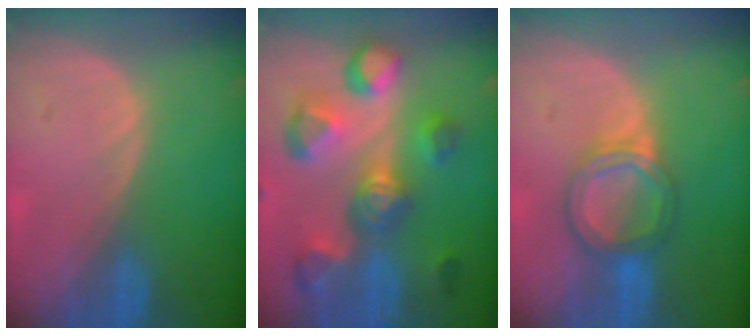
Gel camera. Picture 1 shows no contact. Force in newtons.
{"total": 11.0, "press": 9.9, "slide": 4.9}
{"total": 6.0, "press": 5.4, "slide": 2.5}